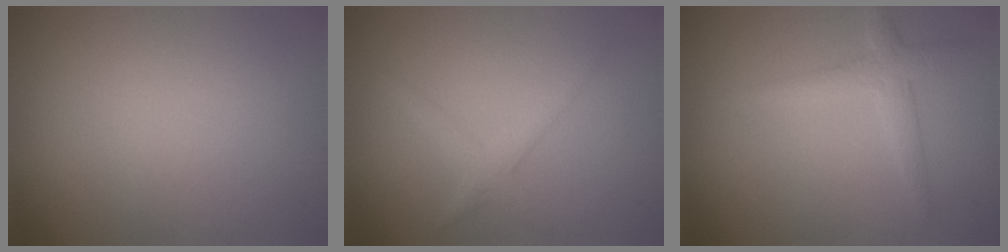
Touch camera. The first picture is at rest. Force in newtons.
{"total": 1.9, "press": 1.9, "slide": 0.0}
{"total": 2.5, "press": 2.5, "slide": 0.1}